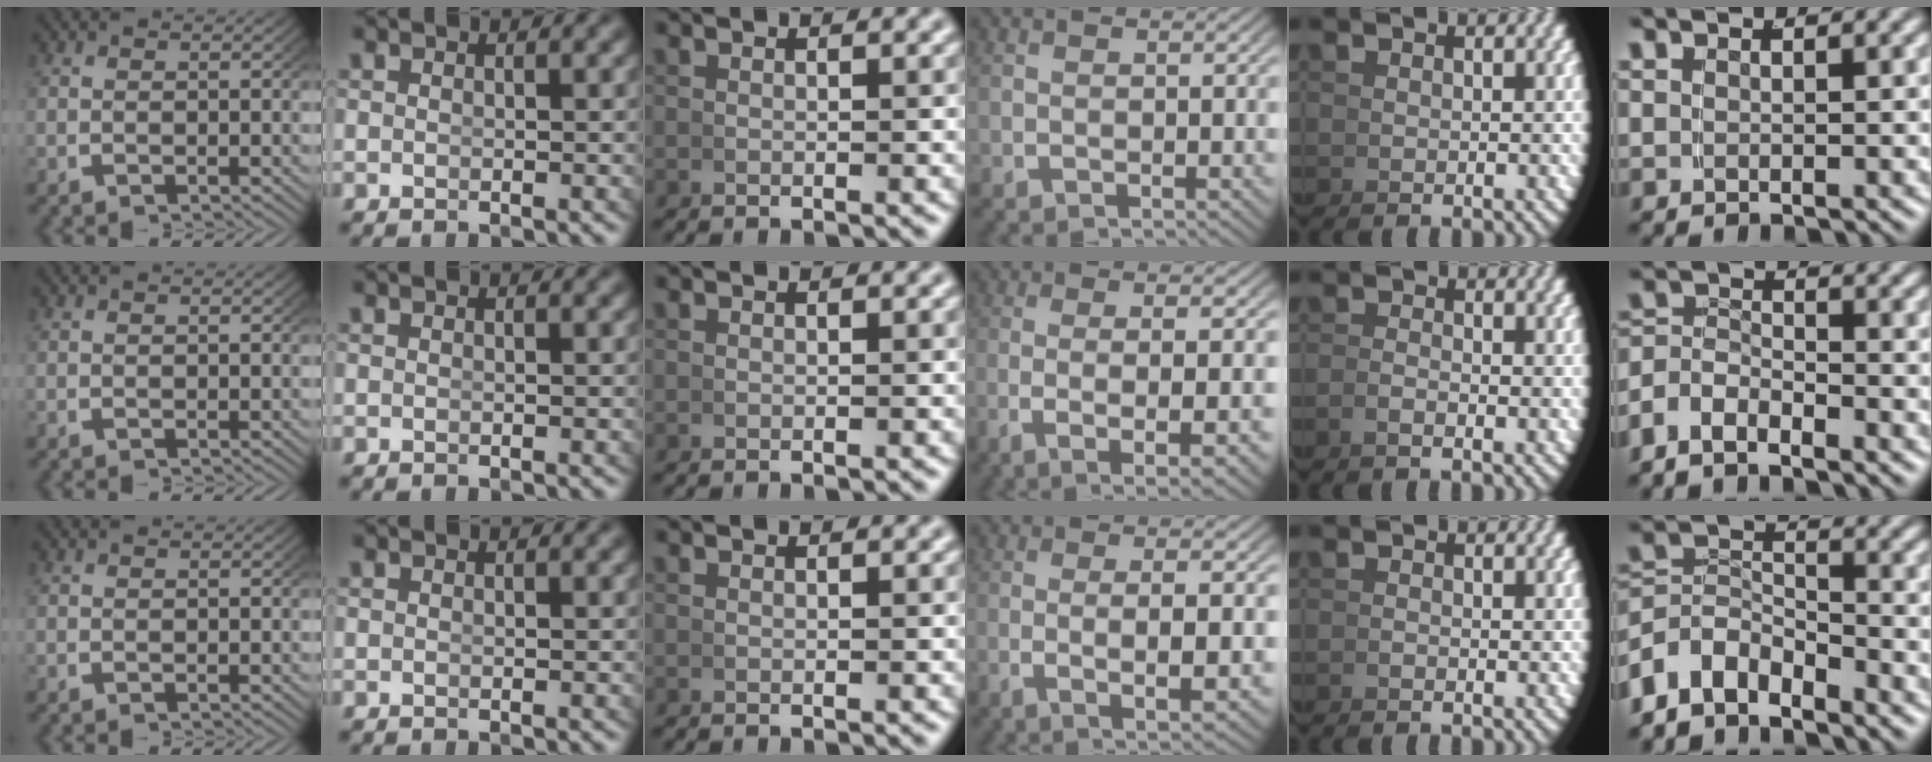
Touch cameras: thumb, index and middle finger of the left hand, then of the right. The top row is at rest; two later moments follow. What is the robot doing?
{"motion": "lift_and_place", "object": "hoodie"}